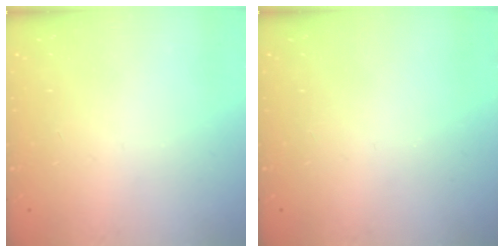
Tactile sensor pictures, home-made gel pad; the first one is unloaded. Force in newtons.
{"total": 0.0}